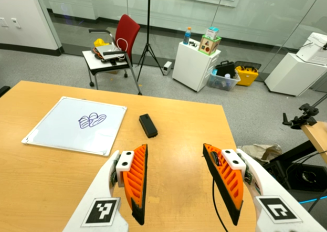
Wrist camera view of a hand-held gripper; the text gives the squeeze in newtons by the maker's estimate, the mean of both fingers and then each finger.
{"total": 0.0}